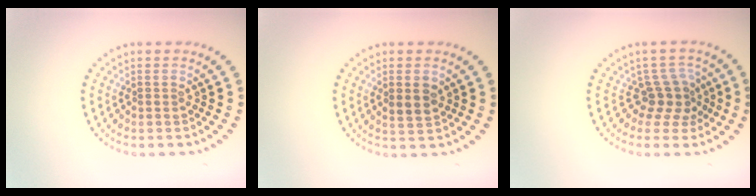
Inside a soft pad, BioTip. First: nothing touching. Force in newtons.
{"total": 1.7, "press": 1.7, "slide": 0.5}
{"total": 2.7, "press": 1.9, "slide": 1.9}